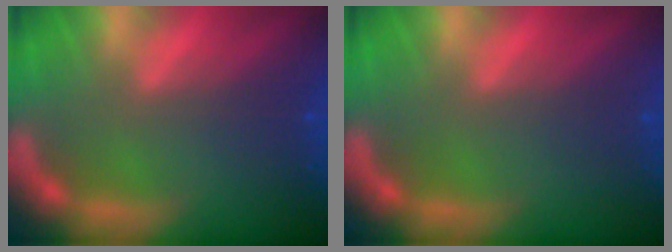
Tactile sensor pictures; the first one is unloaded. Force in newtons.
{"total": 0.0}